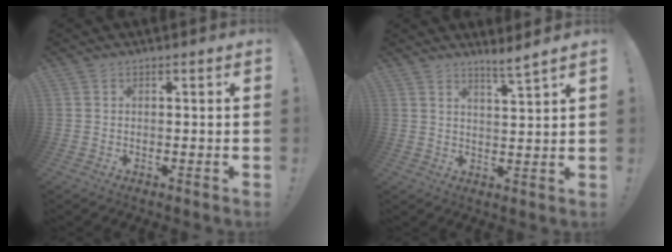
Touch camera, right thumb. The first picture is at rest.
{"total": 4.5, "force": [3.6, -1.0, 2.4], "torque": [-0.036, -0.029, 0.058]}